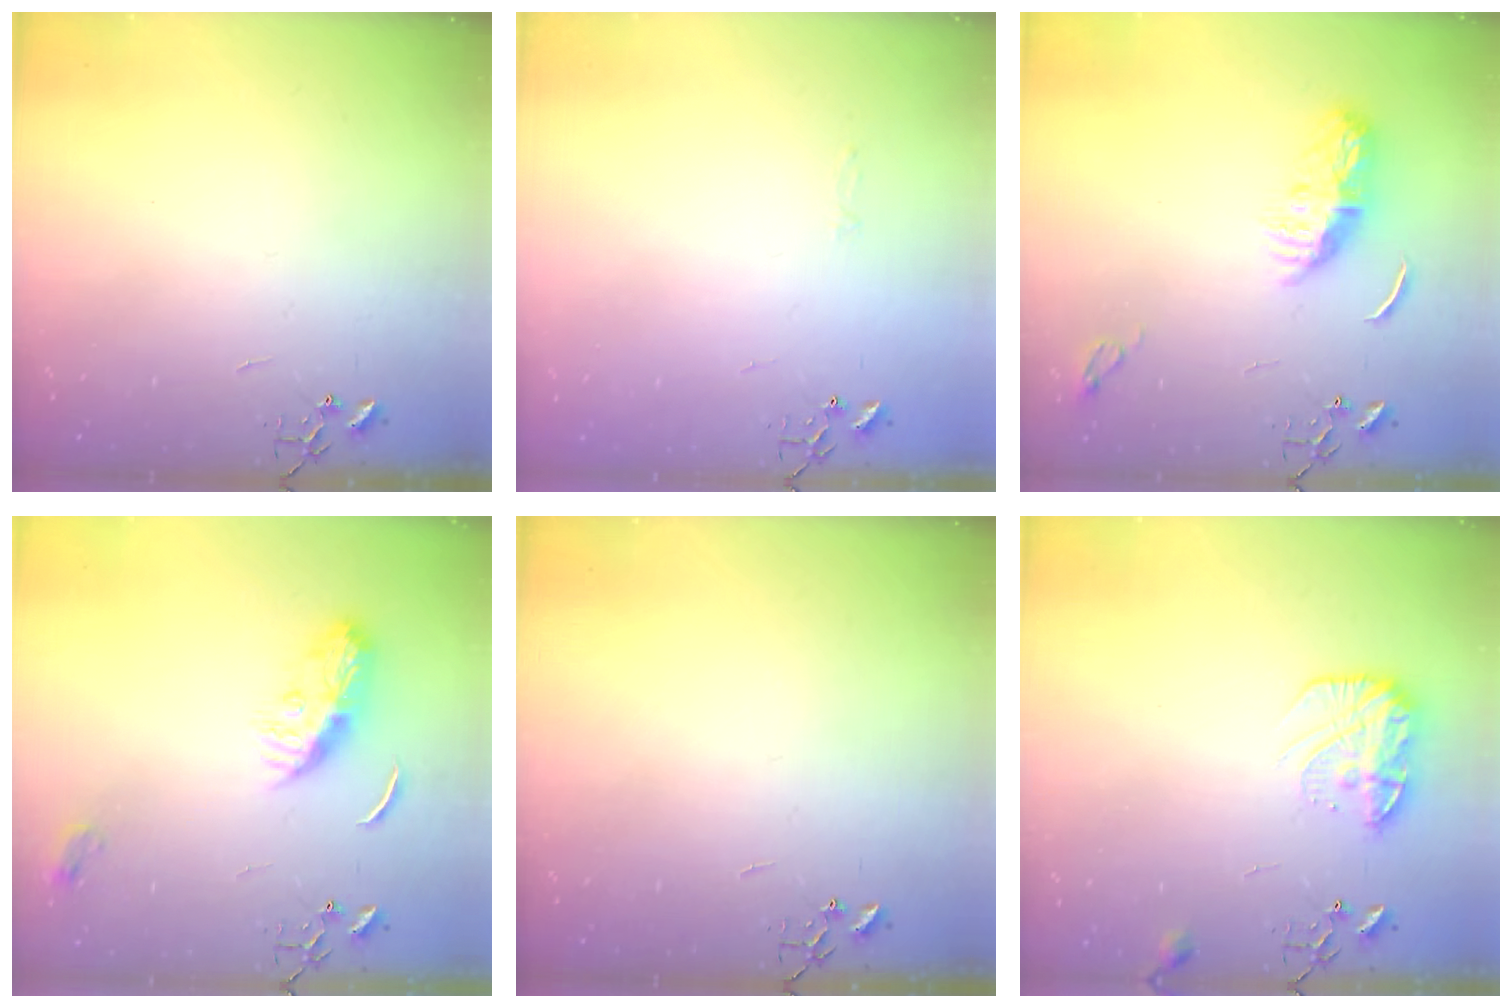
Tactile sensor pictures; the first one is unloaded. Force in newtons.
{"total": 2.8, "press": 2.8, "slide": 0.4}
{"total": 9.1, "press": 9.1, "slide": 0.2}
{"total": 10.9, "press": 10.9, "slide": 0.7}
{"total": 0.0}
{"total": 12.8, "press": 12.8, "slide": 0.7}